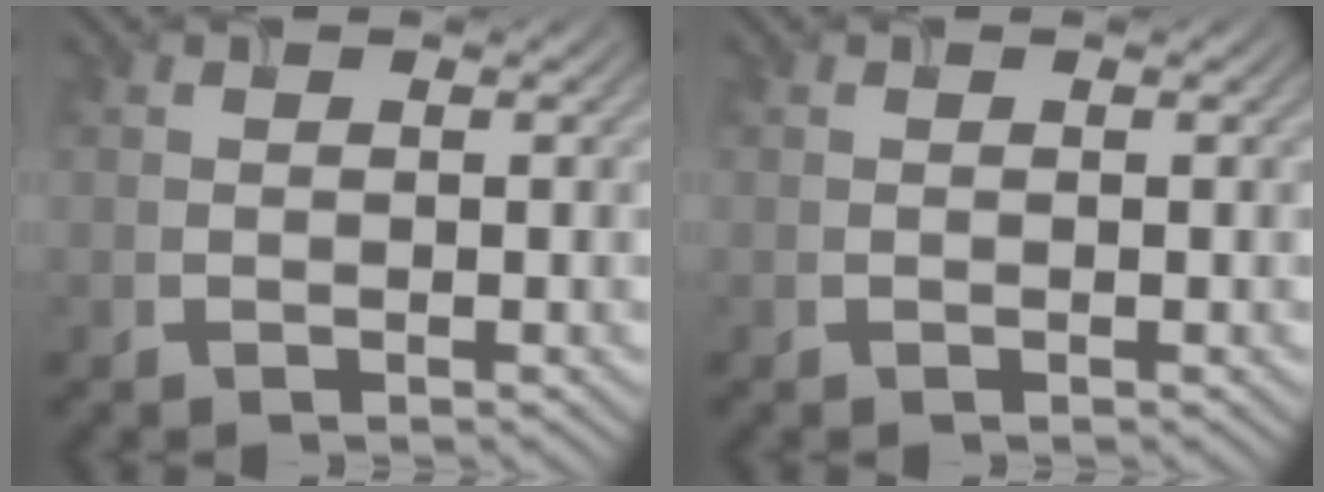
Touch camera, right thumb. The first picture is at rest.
{"total": 0.0}